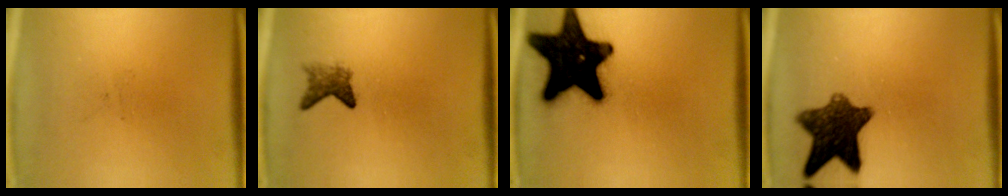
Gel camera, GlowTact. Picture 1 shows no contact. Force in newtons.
{"total": 2.5}
{"total": 19.7}
{"total": 10.3}